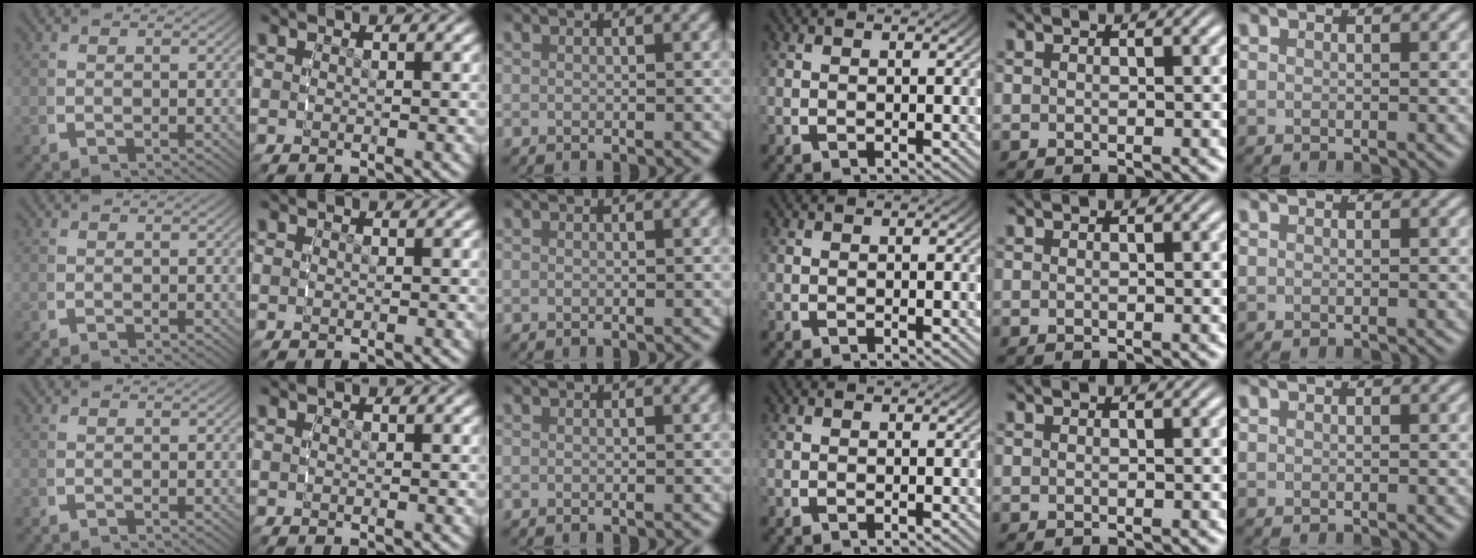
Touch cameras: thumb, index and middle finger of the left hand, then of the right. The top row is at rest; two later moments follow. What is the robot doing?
{"motion": "reach", "object": "scarf"}